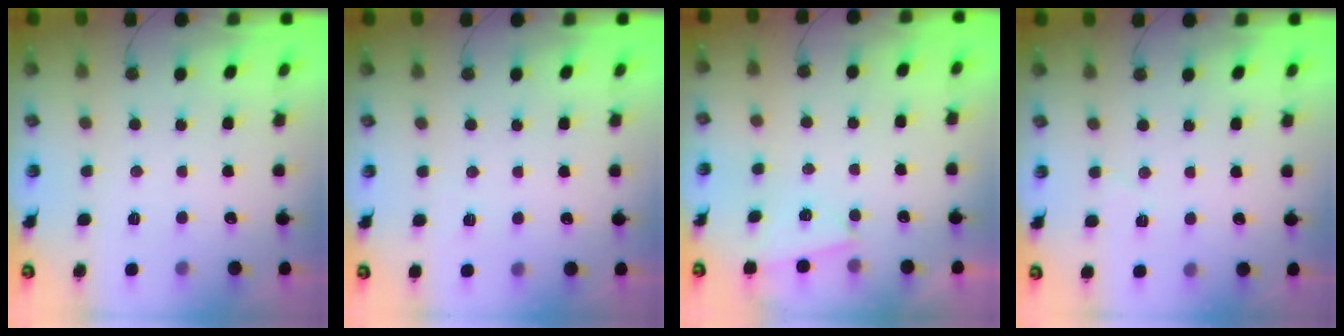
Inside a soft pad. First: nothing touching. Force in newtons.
{"total": 2.8, "press": 1.5, "slide": 2.3}
{"total": 2.5, "press": 1.6, "slide": 1.9}
{"total": 3.0, "press": 2.4, "slide": 1.7}